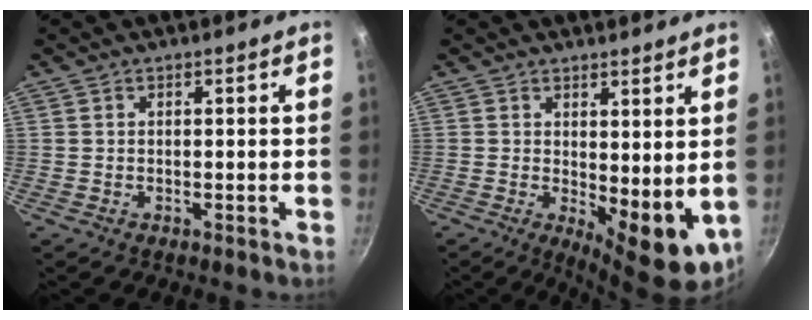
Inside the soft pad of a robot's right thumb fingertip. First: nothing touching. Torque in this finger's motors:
{"motor_torque": [-0.08, 0.65, -0.12, 0.05, 0.05]}